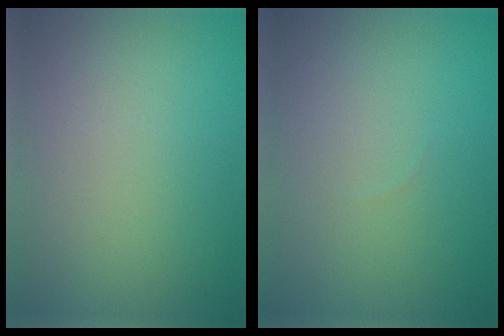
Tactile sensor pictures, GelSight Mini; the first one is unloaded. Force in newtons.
{"total": 0.0}